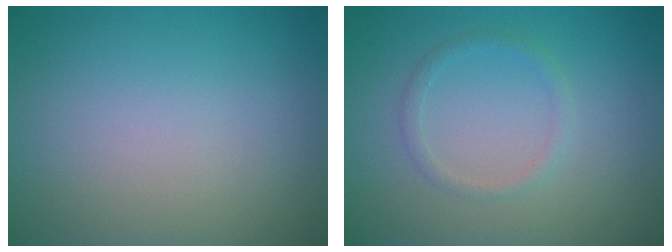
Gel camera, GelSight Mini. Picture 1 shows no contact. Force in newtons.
{"total": 1.2, "press": 1.2, "slide": 0.1}